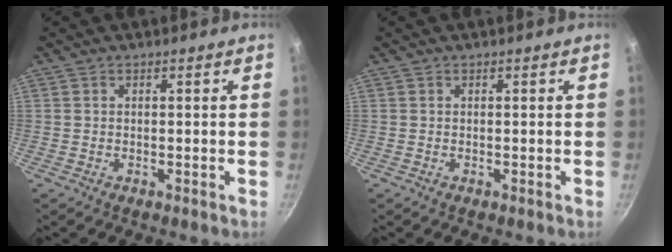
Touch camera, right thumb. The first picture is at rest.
{"total": 0.0}